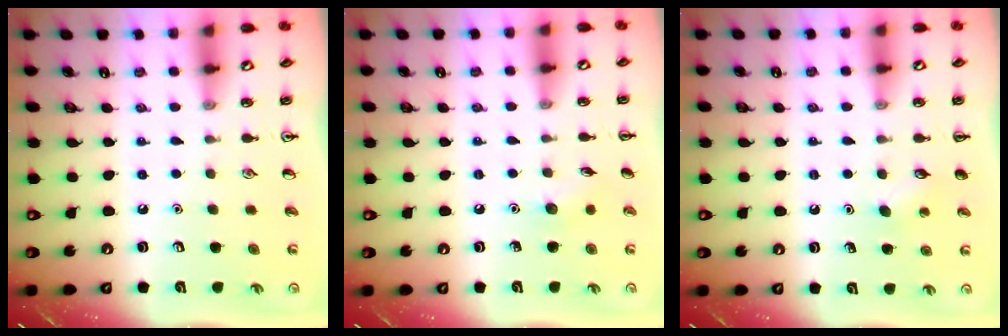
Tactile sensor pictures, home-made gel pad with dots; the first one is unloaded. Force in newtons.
{"total": 5.6, "press": 5.4, "slide": 1.7}
{"total": 3.4, "press": 3.3, "slide": 0.7}